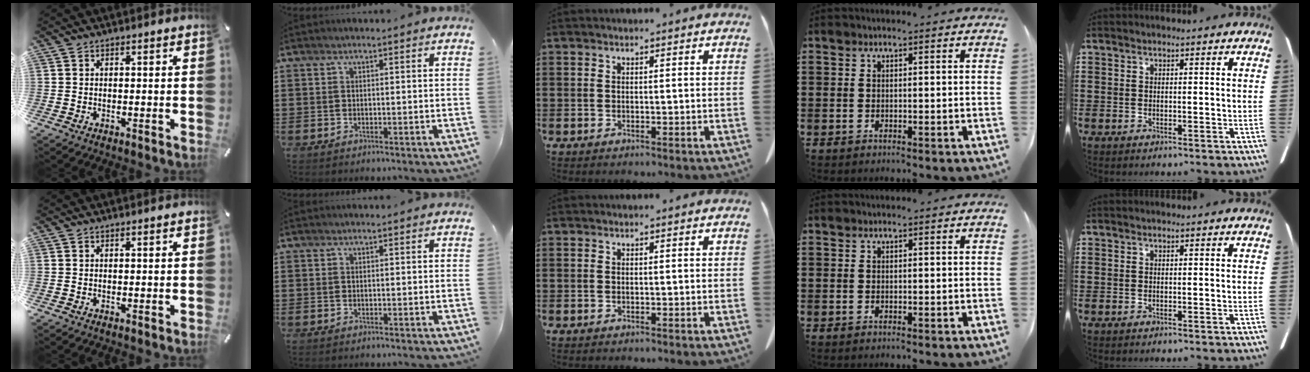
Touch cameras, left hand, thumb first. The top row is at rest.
{}